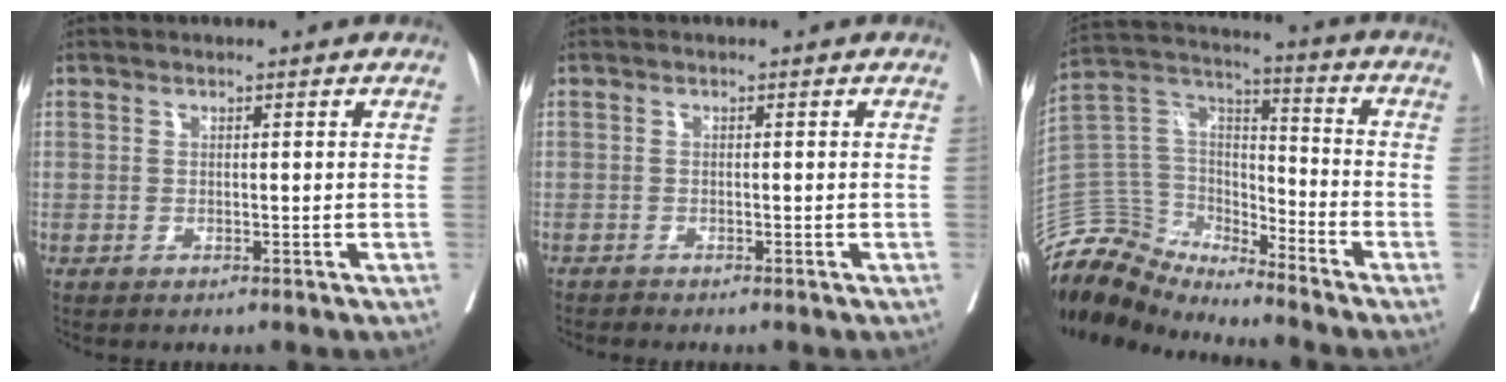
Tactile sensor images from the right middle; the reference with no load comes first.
{"total": 0.8, "force": [-0.3, -0.3, -0.7], "torque": [0.003, -0.001, -0.011]}
{"total": 10.2, "force": [-9.8, 2.5, -1.2], "torque": [0.019, 0.079, -0.197]}